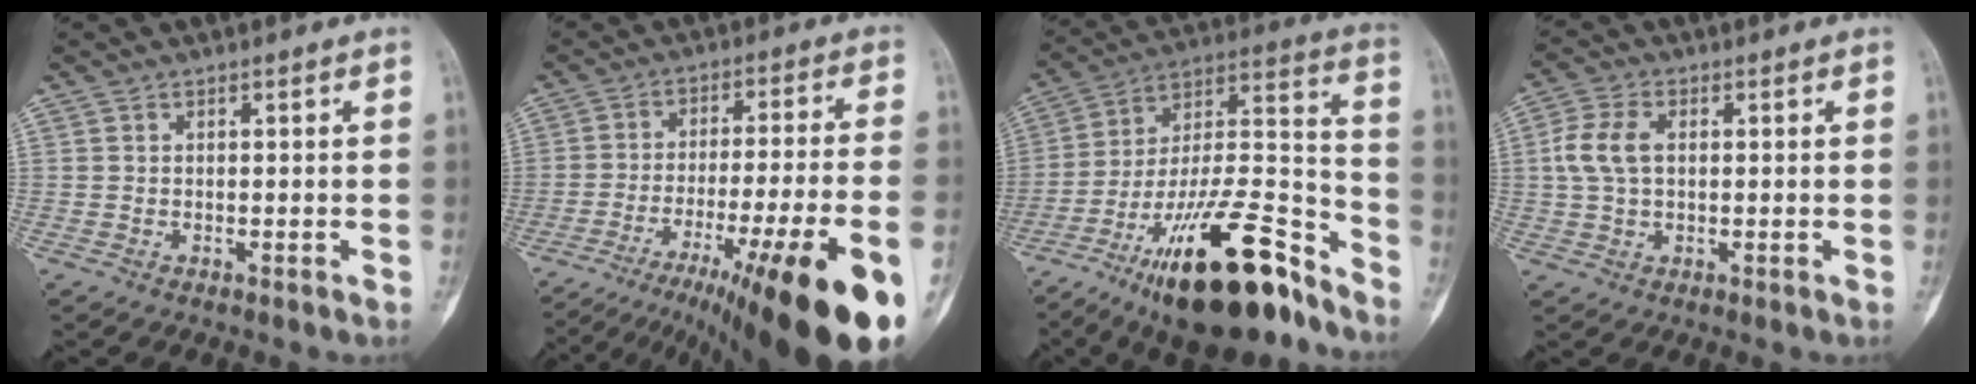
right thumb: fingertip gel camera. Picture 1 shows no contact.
{"total": 26.1, "force": [-14.6, 3.3, 21.5], "torque": [-0.276, 0.032, -0.223]}
{"total": 27.7, "force": [-17.7, 8.6, 19.5], "torque": [-0.286, 0.090, -0.290]}
{"total": 6.7, "force": [0.9, 4.1, 5.2], "torque": [-0.118, 0.012, 0.015]}